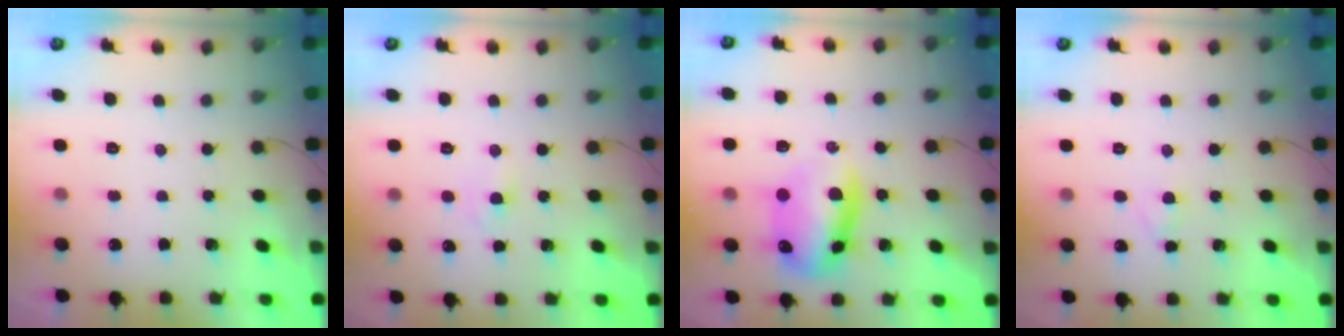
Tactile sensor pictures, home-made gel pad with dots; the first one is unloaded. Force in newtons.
{"total": 2.6, "press": 2.3, "slide": 1.1}
{"total": 12.6, "press": 12.3, "slide": 2.5}
{"total": 2.2, "press": 1.9, "slide": 1.1}